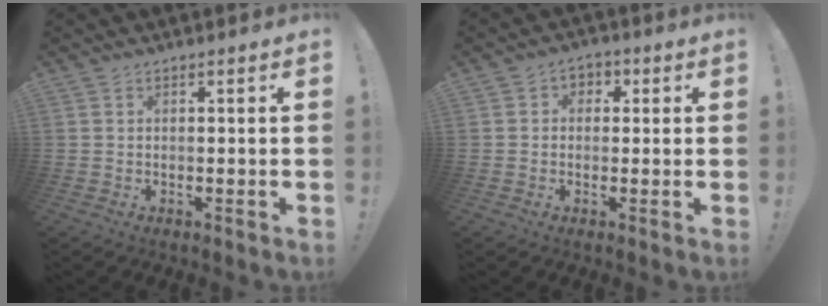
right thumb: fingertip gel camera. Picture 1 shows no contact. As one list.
[{"total": 3.4, "force": [-0.5, 3.0, 1.3], "torque": [-0.014, 0.006, -0.011]}]